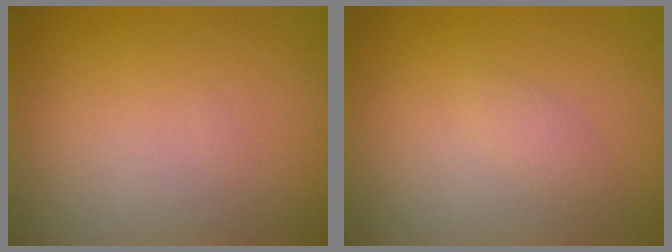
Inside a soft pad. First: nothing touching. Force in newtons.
{"total": 1.0, "press": 1.0, "slide": 0.1}